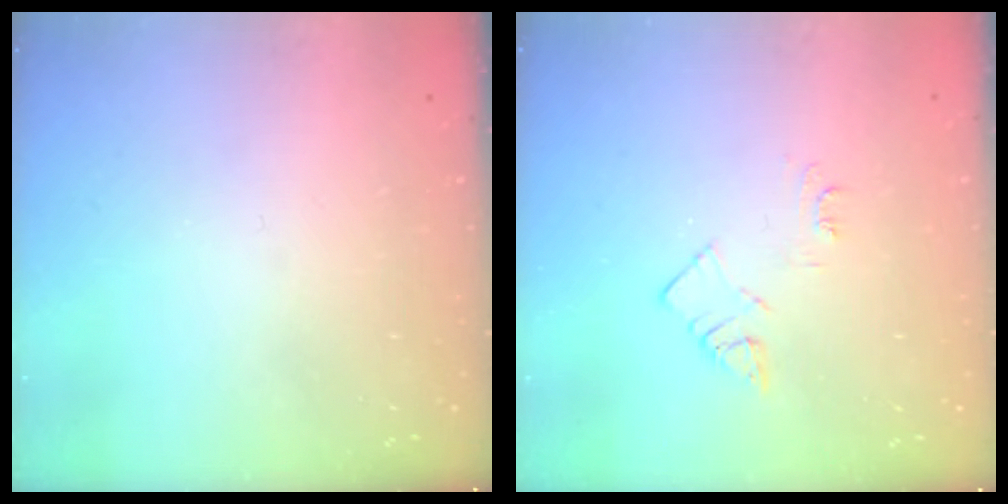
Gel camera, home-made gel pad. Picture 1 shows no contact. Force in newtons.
{"total": 5.5, "press": 5.4, "slide": 0.7}